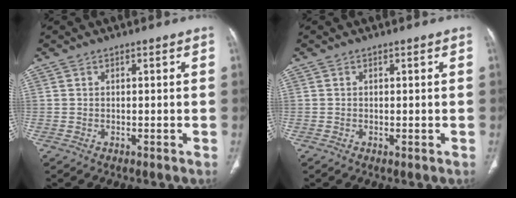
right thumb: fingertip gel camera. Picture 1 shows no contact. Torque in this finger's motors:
{"motor_torque": [0.21, -0.25, 0.12, -0.61, 0.03]}